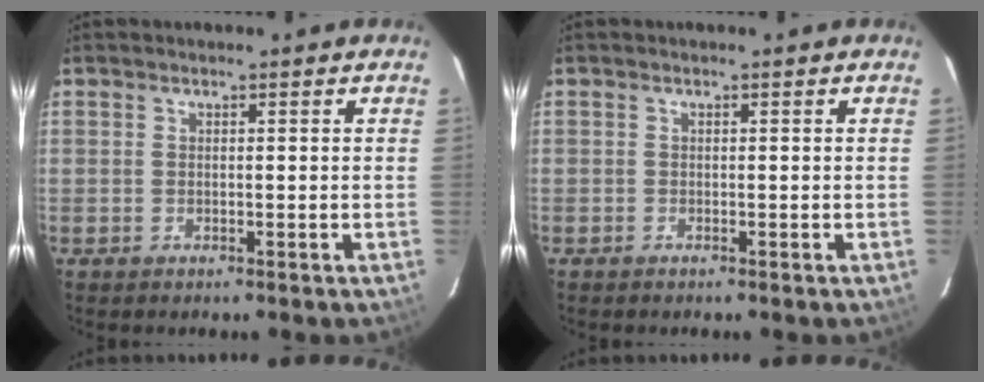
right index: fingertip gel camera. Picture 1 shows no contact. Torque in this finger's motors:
{"motor_torque": [0.02, -0.11, -0.23, -0.09]}